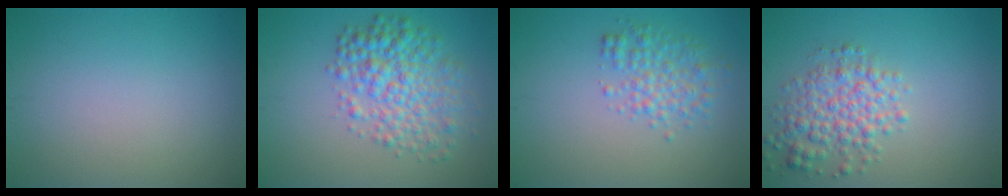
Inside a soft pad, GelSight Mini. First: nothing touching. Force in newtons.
{"total": 5.5, "press": 5.5, "slide": 0.1}
{"total": 3.0, "press": 3.0, "slide": 0.1}
{"total": 4.2, "press": 4.2, "slide": 0.1}